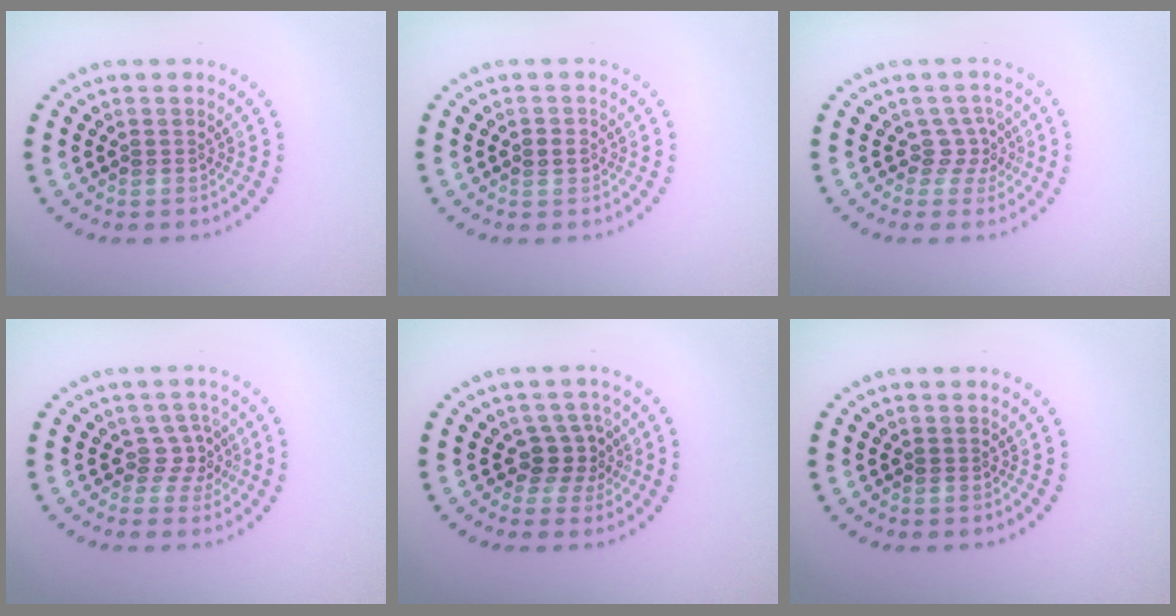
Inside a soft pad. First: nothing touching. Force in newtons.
{"total": 1.1, "press": 1.0, "slide": 0.3}
{"total": 2.0, "press": 1.4, "slide": 1.5}
{"total": 2.1, "press": 1.5, "slide": 1.5}
{"total": 2.5, "press": 2.0, "slide": 1.6}
{"total": 0.0}